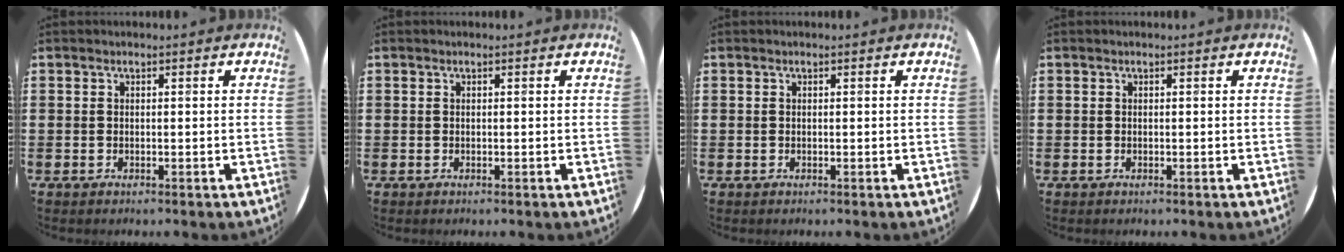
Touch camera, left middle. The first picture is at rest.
{"total": 0.0}
{"total": 0.0}
{"total": 0.0}